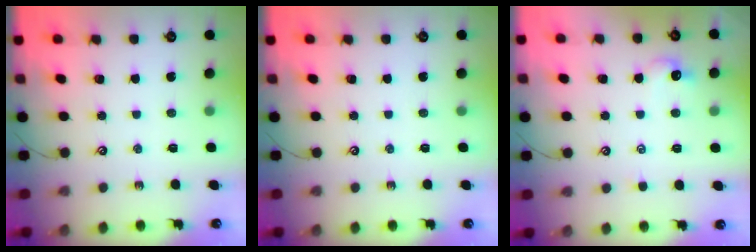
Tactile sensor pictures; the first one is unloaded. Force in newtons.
{"total": 0.0}
{"total": 0.8, "press": 0.6, "slide": 0.6}